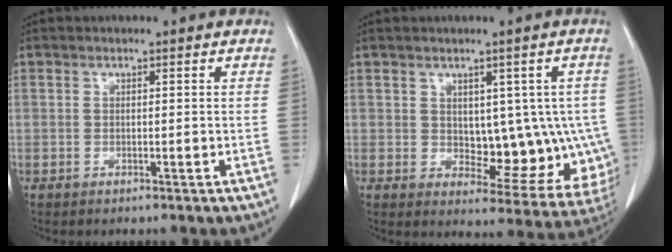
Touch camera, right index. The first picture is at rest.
{"total": 11.1, "force": [0.6, 6.3, 9.1], "torque": [-0.090, 0.010, 0.029]}